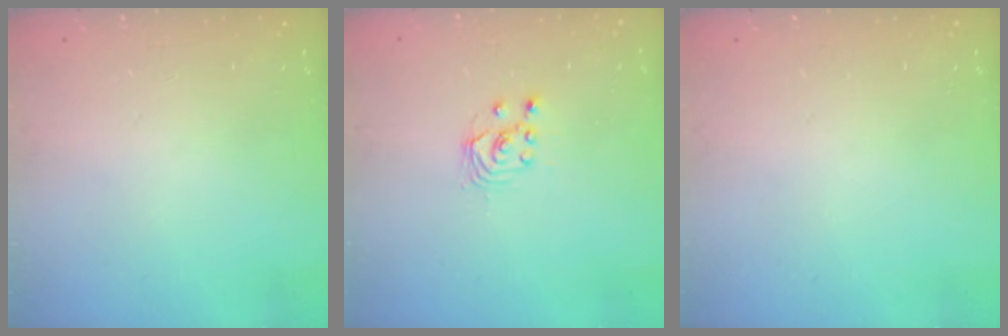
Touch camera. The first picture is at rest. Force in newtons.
{"total": 2.7, "press": 2.7, "slide": 0.2}
{"total": 0.0}